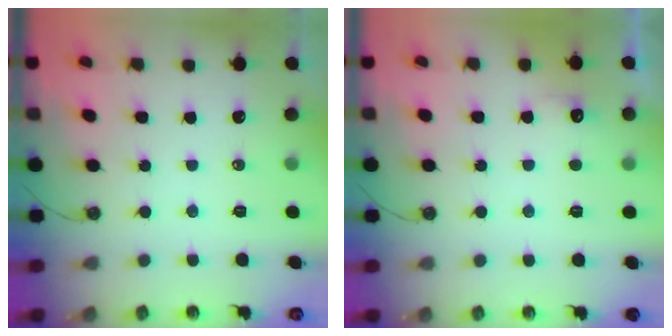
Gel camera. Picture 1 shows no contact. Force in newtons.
{"total": 4.6, "press": 4.5, "slide": 1.2}